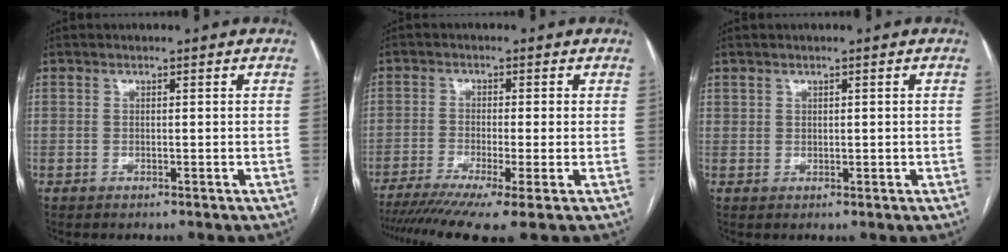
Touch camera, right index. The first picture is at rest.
{"total": 10.8, "force": [-7.6, 0.3, 7.8], "torque": [-0.126, -0.016, -0.123]}
{"total": 0.9, "force": [0.5, 0.6, 0.3], "torque": [0.000, 0.001, 0.010]}